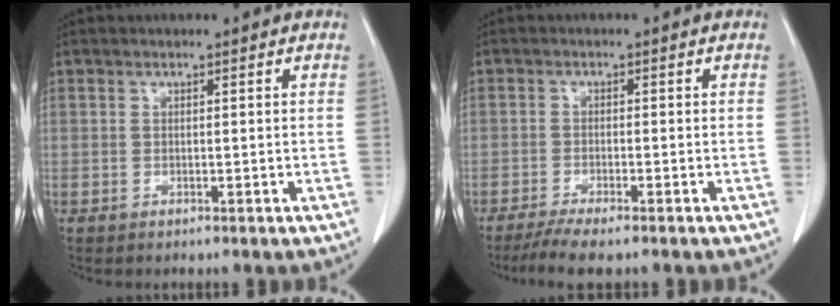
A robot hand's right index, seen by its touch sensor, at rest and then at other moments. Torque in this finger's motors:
{"motor_torque": [0.30, -0.31, 0.17, 0.05]}